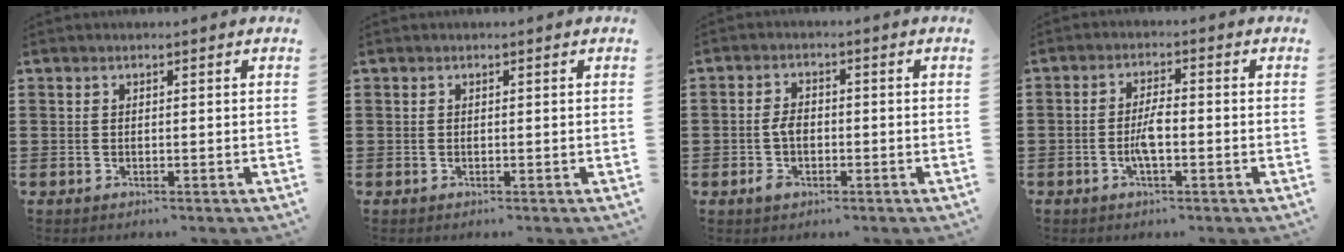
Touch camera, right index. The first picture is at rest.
{"total": 0.0}
{"total": 3.4, "force": [-0.9, 2.1, 2.5], "torque": [-0.063, -0.002, -0.021]}
{"total": 3.6, "force": [-1.1, 0.9, 3.3], "torque": [-0.074, -0.002, -0.024]}